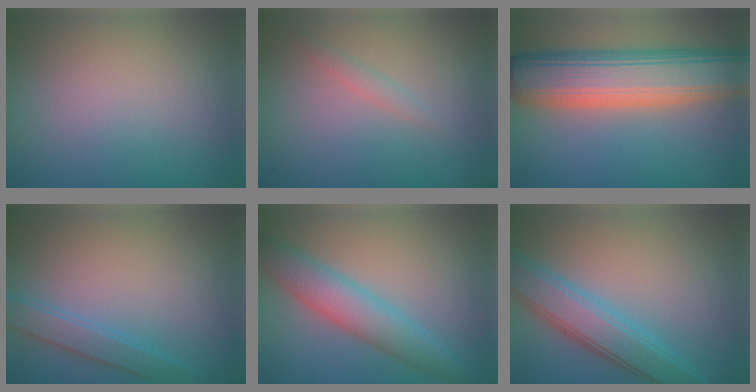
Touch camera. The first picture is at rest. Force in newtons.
{"total": 1.1, "press": 1.1, "slide": 0.2}
{"total": 10.6, "press": 10.5, "slide": 0.8}
{"total": 2.2, "press": 2.2, "slide": 0.1}
{"total": 4.6, "press": 4.6, "slide": 0.1}
{"total": 5.2, "press": 5.2, "slide": 0.2}